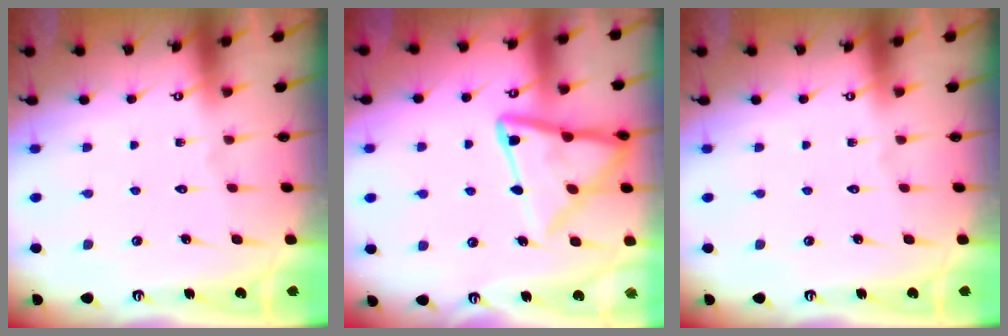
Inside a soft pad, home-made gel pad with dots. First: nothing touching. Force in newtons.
{"total": 15.4, "press": 15.3, "slide": 1.3}
{"total": 0.0}